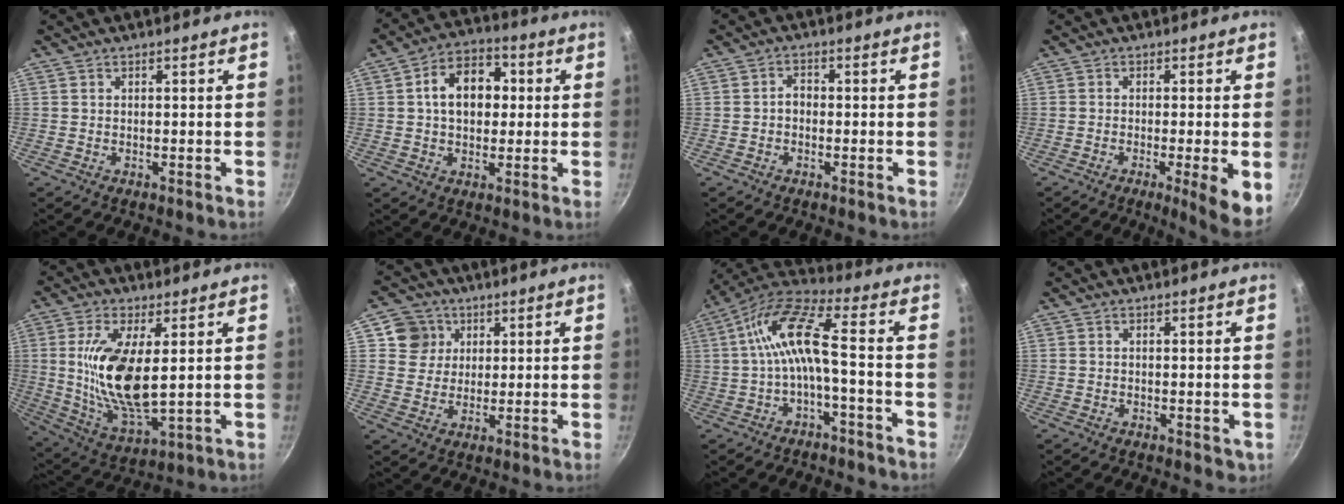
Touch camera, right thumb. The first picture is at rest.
{"total": 11.6, "force": [1.5, 8.1, 8.1], "torque": [-0.091, 0.020, 0.011]}
{"total": 2.2, "force": [-0.6, 1.6, 1.3], "torque": [-0.015, 0.014, -0.016]}
{"total": 7.2, "force": [-2.0, 0.8, 6.8], "torque": [-0.098, -0.003, -0.029]}
{"total": 15.9, "force": [2.4, 6.5, 14.3], "torque": [-0.275, -0.020, 0.051]}
{"total": 6.6, "force": [2.4, 6.0, 1.3], "torque": [0.016, 0.000, 0.035]}
{"total": 11.7, "force": [-2.1, 3.4, 11.0], "torque": [-0.234, 0.044, -0.045]}
{"total": 1.5, "force": [0.0, 0.9, 1.2], "torque": [-0.012, -0.002, 0.001]}